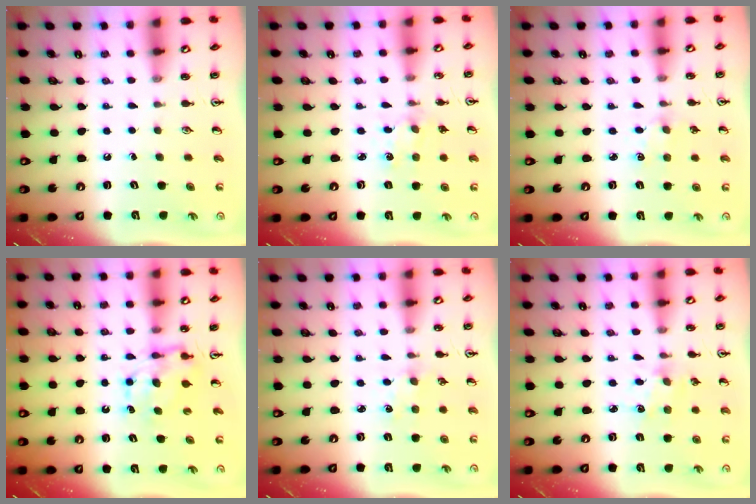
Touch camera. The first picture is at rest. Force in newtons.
{"total": 2.0, "press": 1.9, "slide": 0.4}
{"total": 1.2, "press": 1.2, "slide": 0.2}
{"total": 7.8, "press": 7.8, "slide": 0.3}
{"total": 1.1, "press": 1.1, "slide": 0.2}
{"total": 2.9, "press": 2.9, "slide": 0.3}